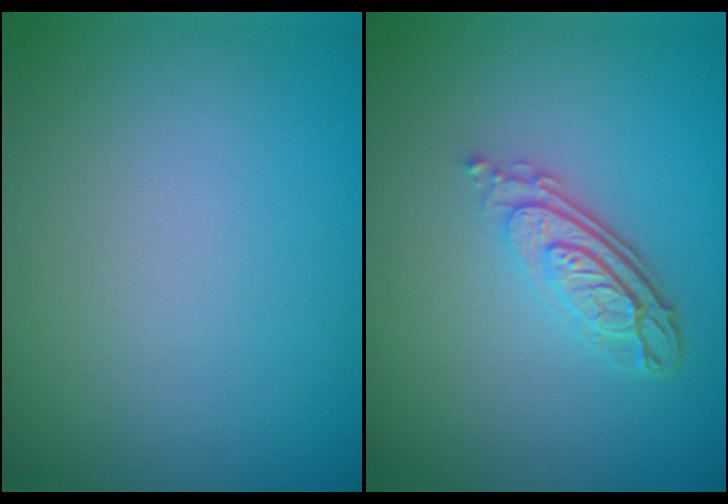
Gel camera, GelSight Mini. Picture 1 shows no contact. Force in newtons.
{"total": 4.0, "press": 2.8, "slide": 2.9}